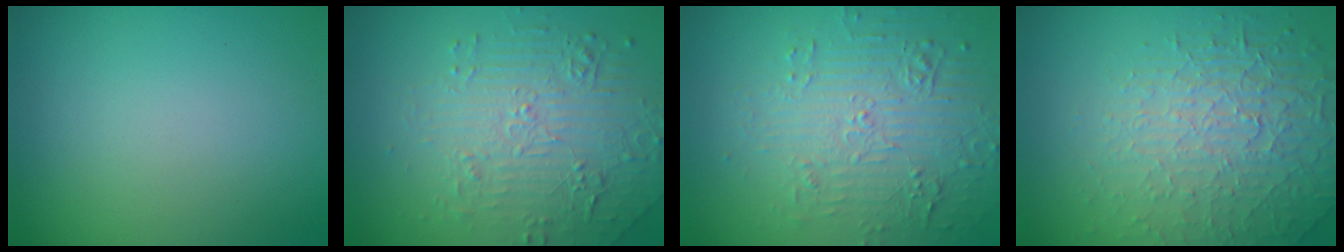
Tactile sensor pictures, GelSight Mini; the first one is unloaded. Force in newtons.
{"total": 4.8, "press": 3.7, "slide": 3.1}
{"total": 5.2, "press": 3.7, "slide": 3.6}
{"total": 4.2, "press": 4.0, "slide": 1.2}